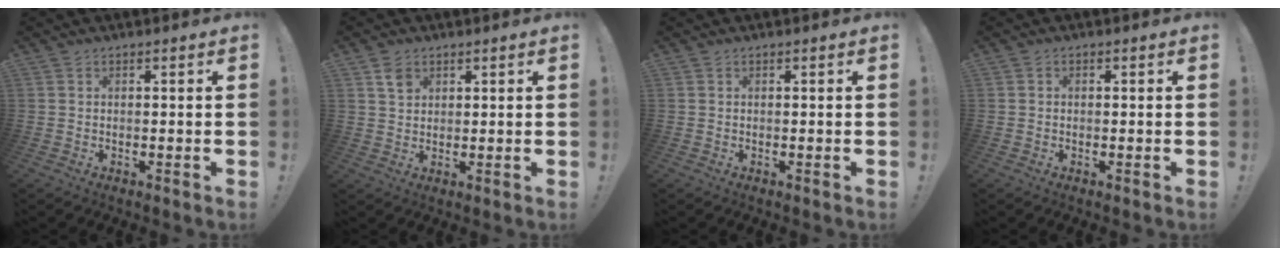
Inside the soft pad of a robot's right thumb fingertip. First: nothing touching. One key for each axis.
{"total": 3.7, "fx": 2.2, "fy": 2.7, "fz": 1.2, "tx": -0.011, "ty": -0.008, "tz": 0.039}
{"total": 0.0}
{"total": 0.6, "fx": -0.3, "fy": 0.5, "fz": 0.3, "tx": -0.008, "ty": 0.003, "tz": -0.003}